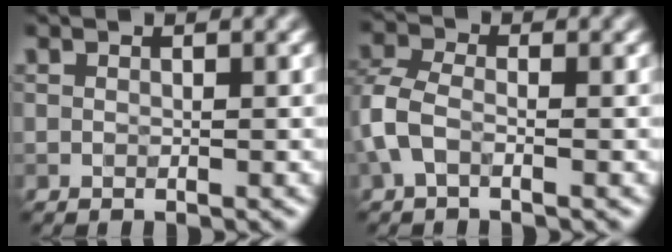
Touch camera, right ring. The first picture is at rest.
{"total": 3.1, "force": [-1.0, 1.8, 2.3], "torque": [-0.060, 0.006, -0.031]}